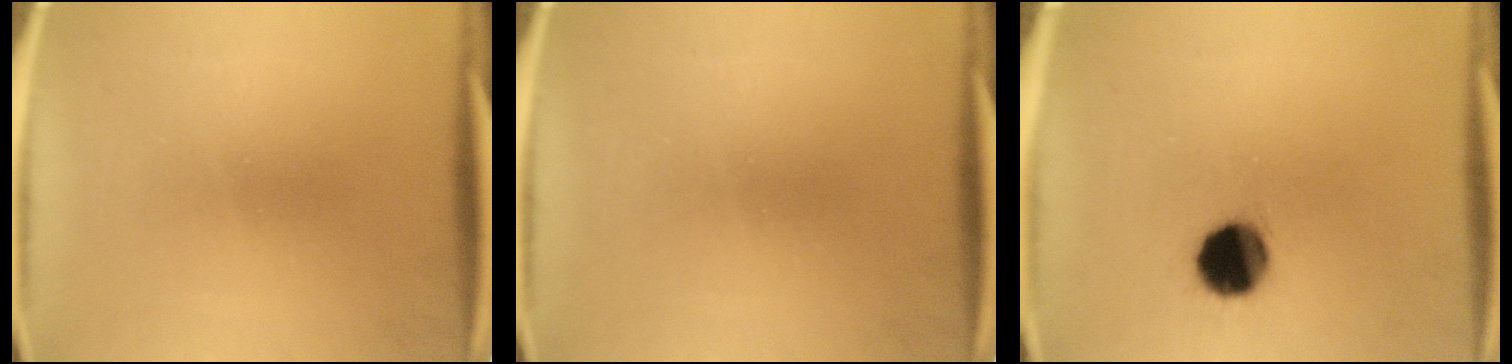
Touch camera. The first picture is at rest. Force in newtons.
{"total": 0.0}
{"total": 11.2}